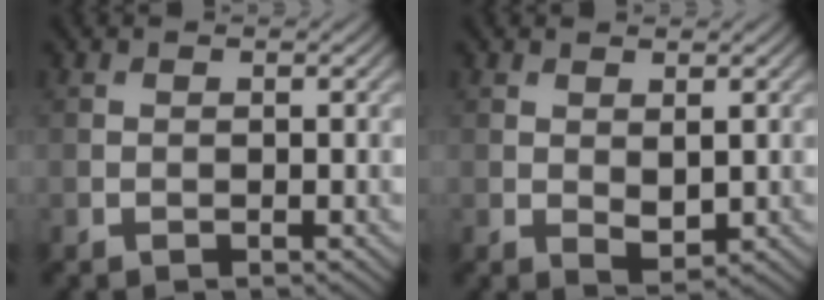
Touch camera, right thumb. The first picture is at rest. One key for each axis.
{"total": 1.8, "fx": 0.5, "fy": 0.9, "fz": 1.5, "tx": -0.029, "ty": -0.009, "tz": 0.014}